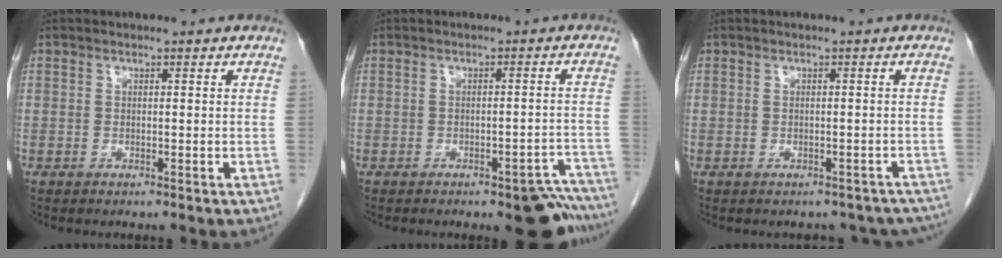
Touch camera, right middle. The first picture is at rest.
{"total": 7.6, "force": [-6.6, 1.8, 3.3], "torque": [-0.004, 0.009, -0.080]}
{"total": 7.3, "force": [-6.3, 3.5, 1.2], "torque": [-0.002, 0.011, -0.058]}